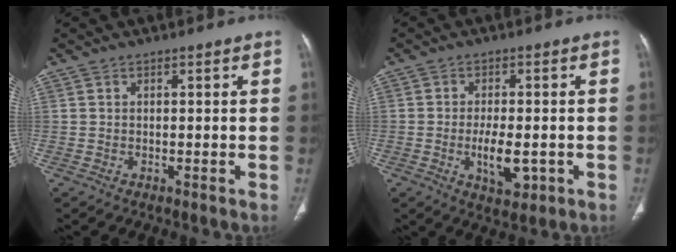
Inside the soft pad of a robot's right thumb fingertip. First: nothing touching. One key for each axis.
{"total": 6.4, "fx": -1.7, "fy": 3.1, "fz": 5.4, "tx": -0.078, "ty": -0.001, "tz": -0.022}